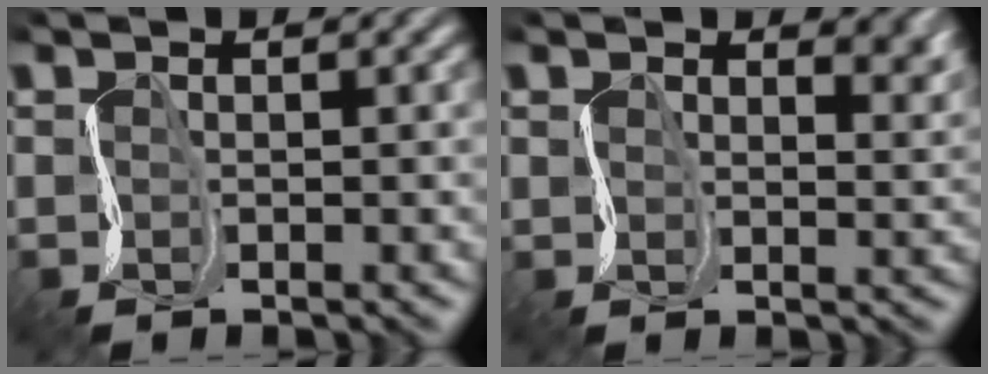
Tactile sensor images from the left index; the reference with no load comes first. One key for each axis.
{"total": 2.7, "fx": 1.9, "fy": 1.6, "fz": 1.0, "tx": -0.018, "ty": -0.004, "tz": 0.036}